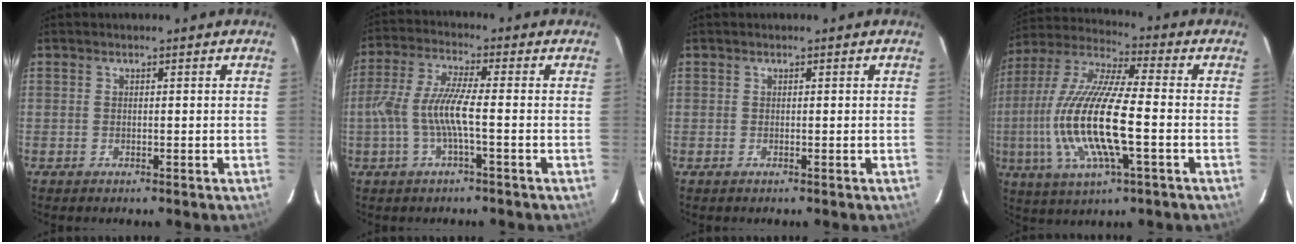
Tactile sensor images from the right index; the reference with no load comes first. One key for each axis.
{"total": 8.2, "fx": -2.0, "fy": 0.6, "fz": 7.9, "tx": -0.172, "ty": 0.001, "tz": -0.035}
{"total": 0.6, "fx": -0.2, "fy": 0.0, "fz": -0.5, "tx": 0.008, "ty": -0.001, "tz": -0.004}
{"total": 19.3, "fx": -3.5, "fy": 4.4, "fz": 18.4, "tx": -0.371, "ty": -0.014, "tz": -0.070}